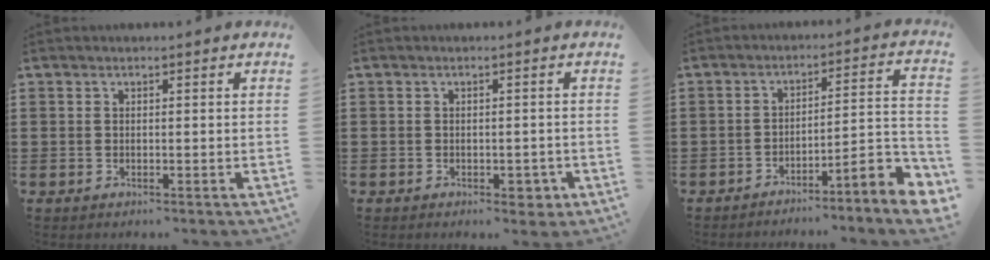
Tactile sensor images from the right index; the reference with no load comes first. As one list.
[{"total": 2.3, "force": [-1.3, 1.4, 1.4], "torque": [-0.024, 0.001, -0.023]}, {"total": 6.1, "force": [-4.7, 0.0, 4.0], "torque": [-0.063, -0.012, -0.092]}]